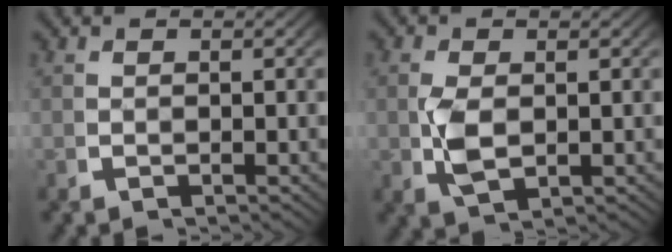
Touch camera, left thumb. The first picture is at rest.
{"total": 3.1, "force": [0.1, 1.9, 2.4], "torque": [-0.066, -0.015, 0.015]}